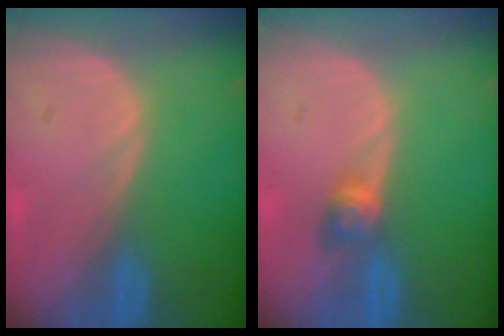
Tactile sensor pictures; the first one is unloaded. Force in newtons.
{"total": 2.9, "press": 2.5, "slide": 1.5}